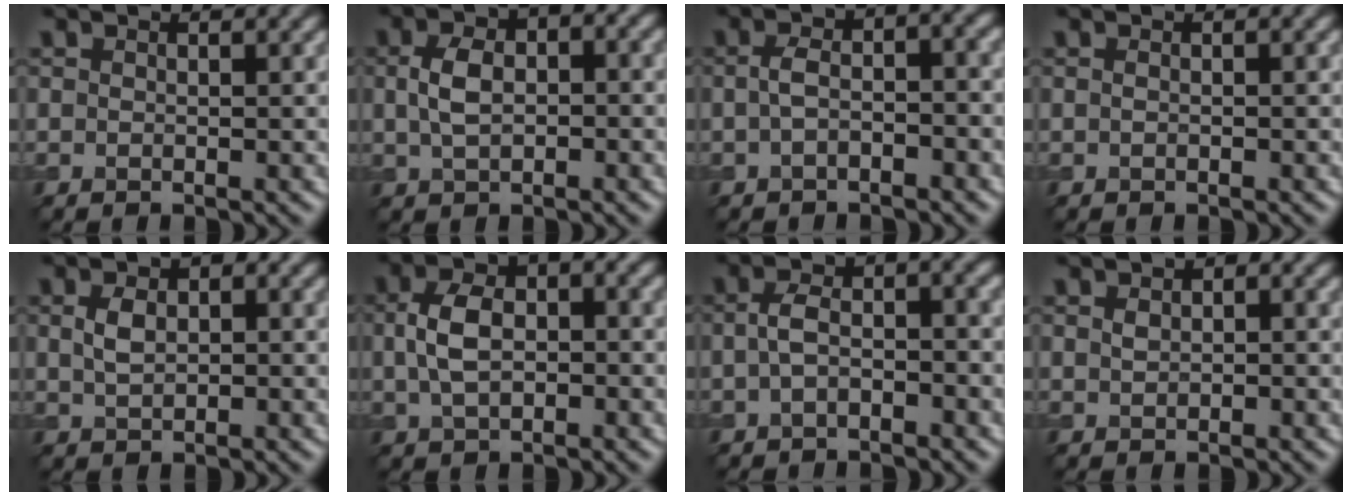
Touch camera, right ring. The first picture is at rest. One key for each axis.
{"total": 4.6, "fx": 0.3, "fy": 2.7, "fz": 3.7, "tx": -0.075, "ty": 0.006, "tz": 0.006}
{"total": 3.6, "fx": -0.4, "fy": 1.5, "fz": 3.2, "tx": -0.059, "ty": 0.009, "tz": -0.010}
{"total": 0.6, "fx": 0.0, "fy": 0.2, "fz": 0.6, "tx": -0.014, "ty": -0.004, "tz": -0.003}
{"total": 3.0, "fx": 0.4, "fy": 1.8, "fz": 2.4, "tx": -0.050, "ty": 0.005, "tz": 0.008}
{"total": 5.9, "fx": 0.2, "fy": 3.6, "fz": 4.7, "tx": -0.095, "ty": 0.006, "tz": 0.001}
{"total": 4.1, "fx": -0.5, "fy": 1.9, "fz": 3.6, "tx": -0.067, "ty": 0.010, "tz": -0.013}
{"total": 1.9, "fx": 0.3, "fy": 1.2, "fz": 1.5, "tx": -0.026, "ty": 0.005, "tz": 0.004}